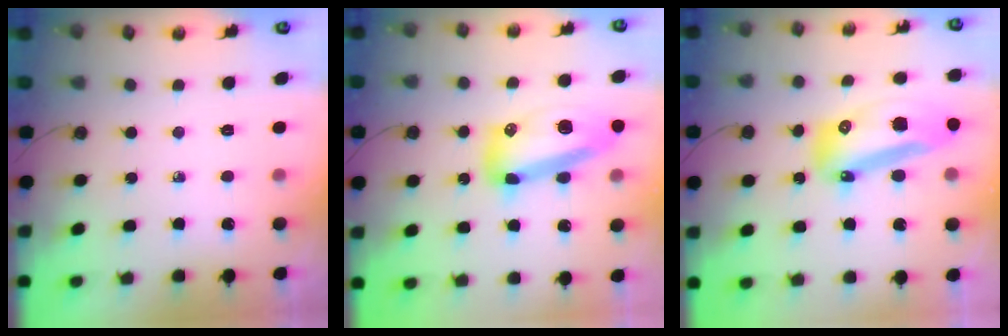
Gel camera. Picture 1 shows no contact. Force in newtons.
{"total": 15.1, "press": 15.1, "slide": 1.2}
{"total": 25.1, "press": 19.1, "slide": 16.3}